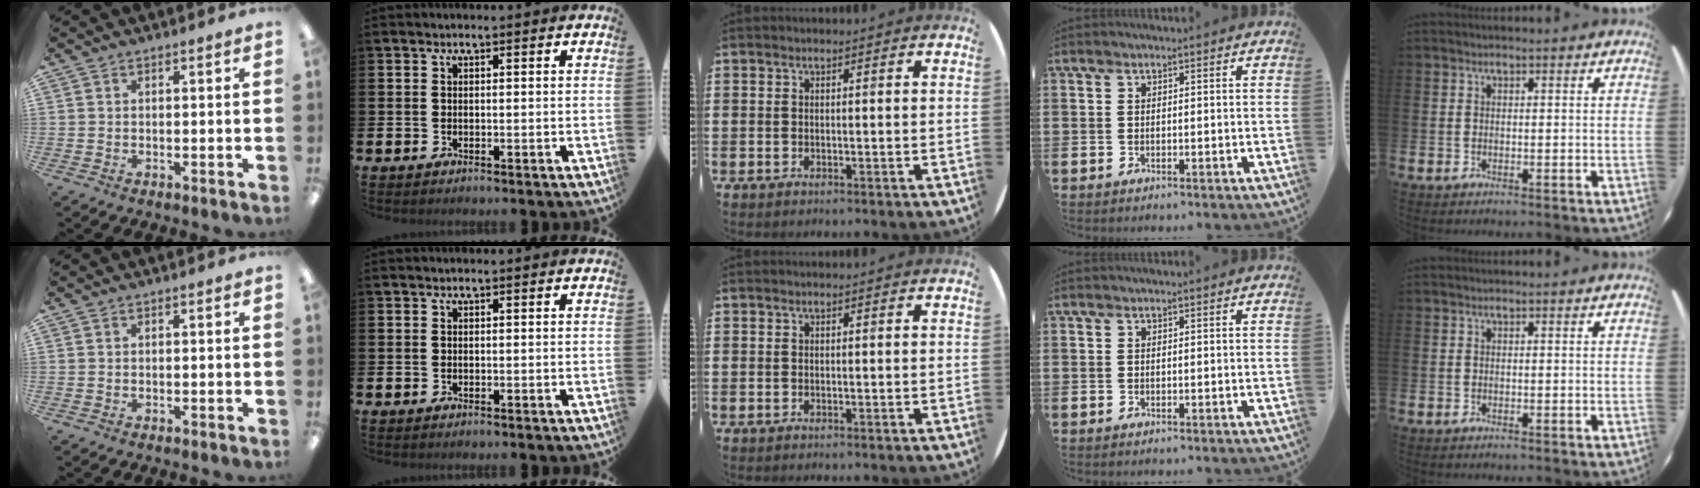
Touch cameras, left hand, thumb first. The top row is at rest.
{}